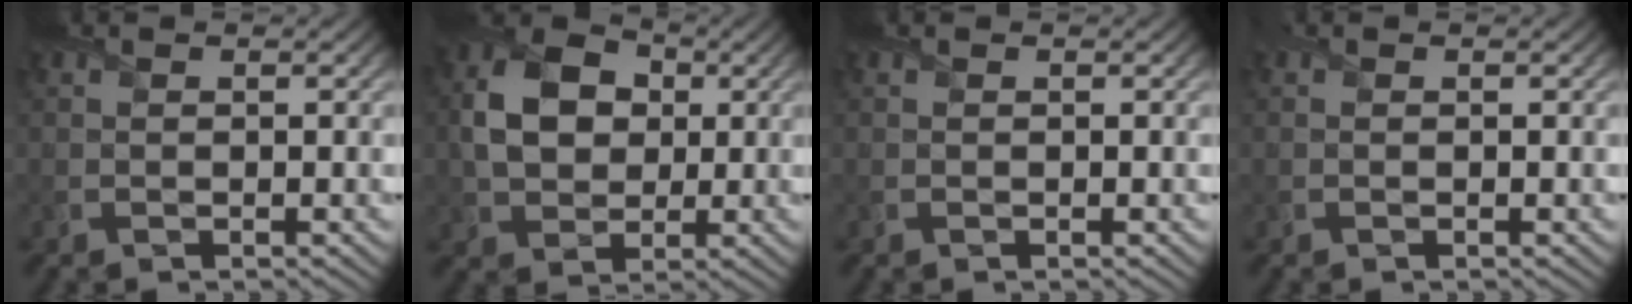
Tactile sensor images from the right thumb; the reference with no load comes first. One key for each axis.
{"total": 7.8, "fx": 1.0, "fy": 6.1, "fz": 4.8, "tx": -0.104, "ty": 0.010, "tz": 0.013}
{"total": 0.0}
{"total": 0.0}